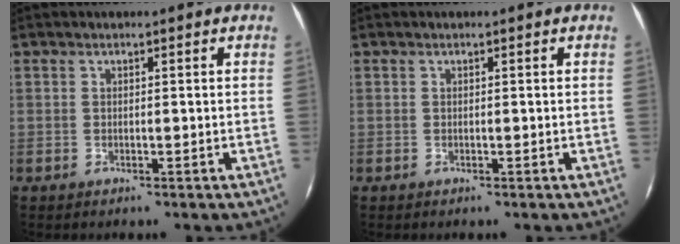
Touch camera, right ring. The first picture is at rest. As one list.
[{"total": 0.0}]